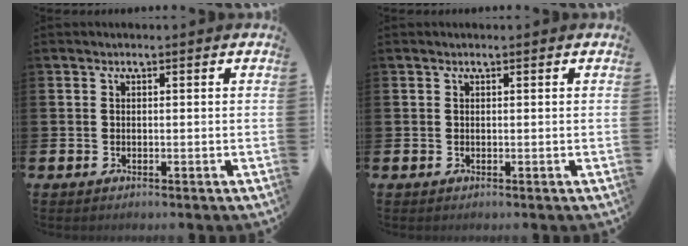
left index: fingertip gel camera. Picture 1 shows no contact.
{"total": 0.0}